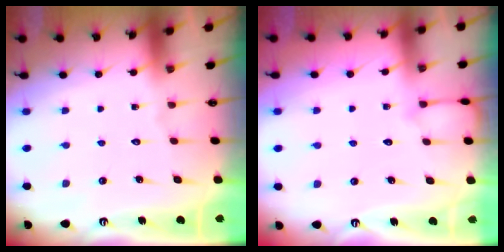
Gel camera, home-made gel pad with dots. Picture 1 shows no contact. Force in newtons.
{"total": 3.4, "press": 3.4, "slide": 0.4}